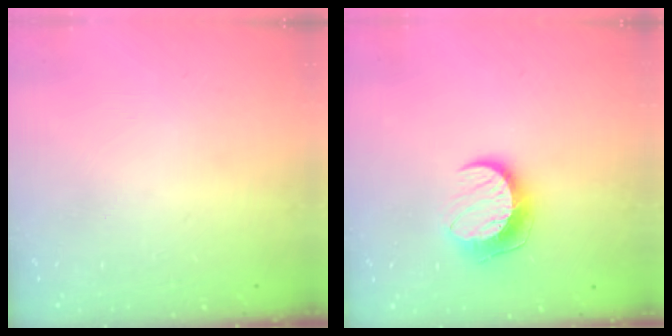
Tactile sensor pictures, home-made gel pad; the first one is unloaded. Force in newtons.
{"total": 10.0, "press": 10.0, "slide": 0.4}